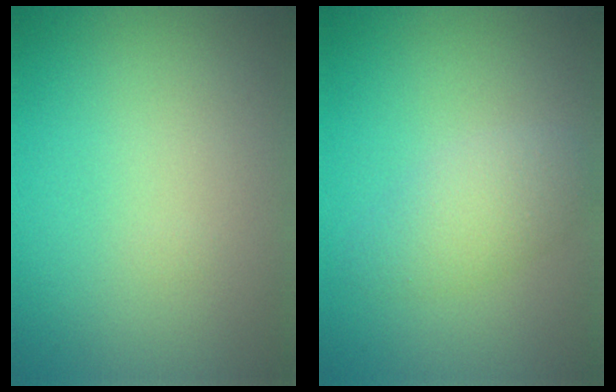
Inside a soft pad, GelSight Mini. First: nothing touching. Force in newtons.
{"total": 2.7, "press": 2.7, "slide": 0.2}